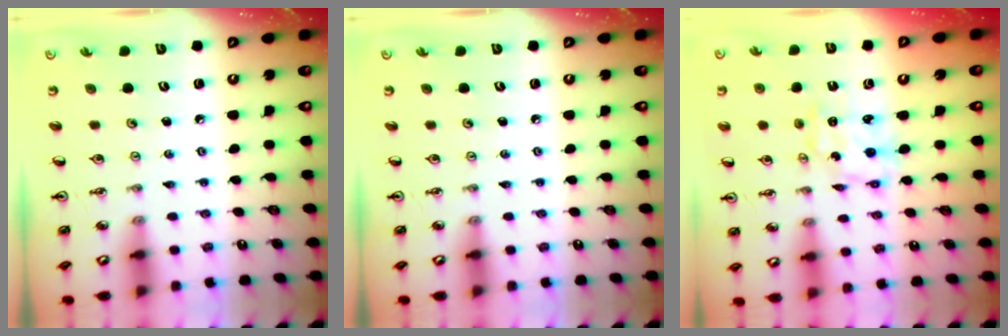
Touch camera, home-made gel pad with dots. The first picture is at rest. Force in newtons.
{"total": 0.0}
{"total": 4.5, "press": 4.5, "slide": 0.4}